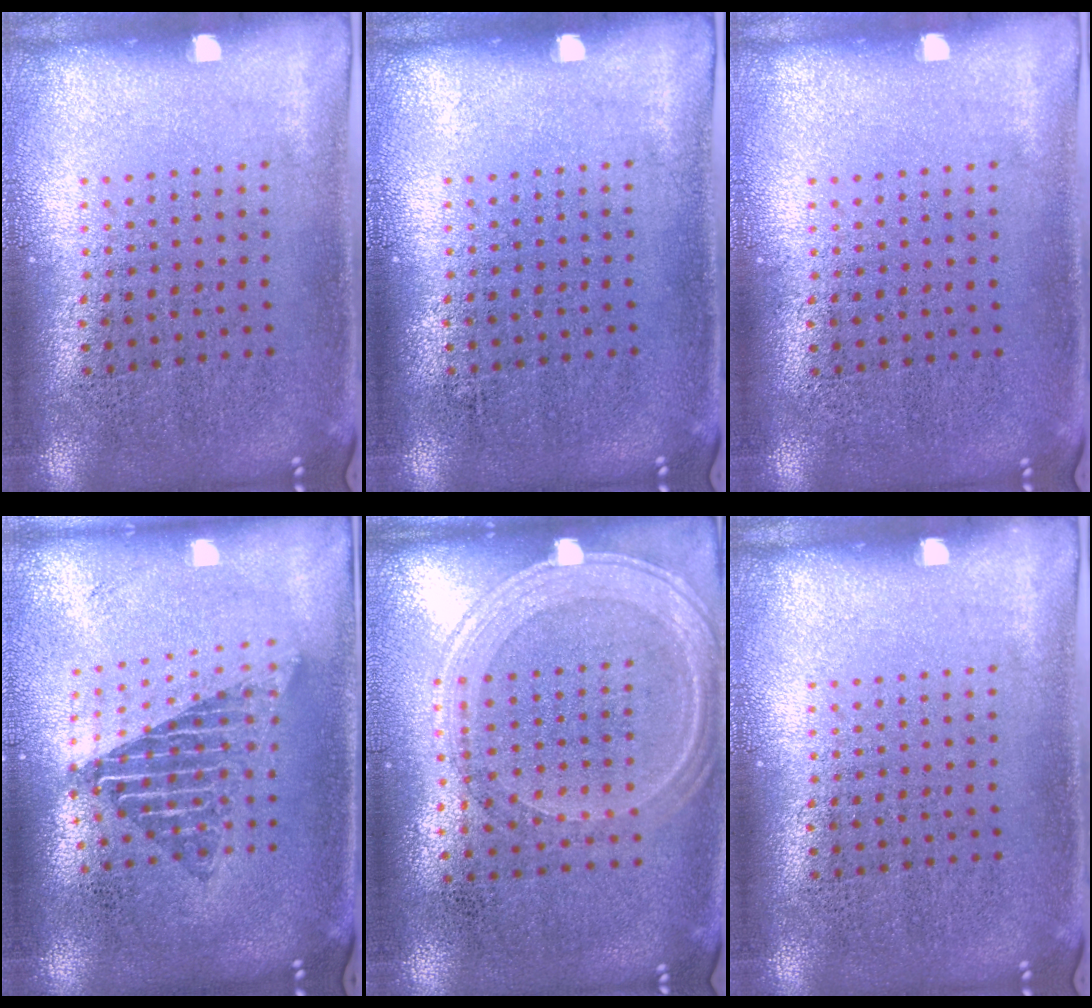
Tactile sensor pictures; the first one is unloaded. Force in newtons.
{"total": 0.0}
{"total": 0.0}
{"total": 1.7, "press": 1.4, "slide": 1.0}
{"total": 1.2, "press": 1.2, "slide": 0.3}
{"total": 0.0}